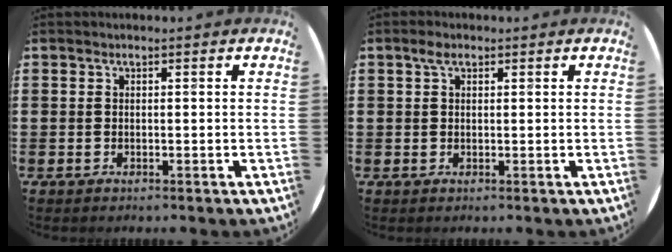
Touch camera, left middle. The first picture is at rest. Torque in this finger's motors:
{"motor_torque": [0.74, -0.44, 0.01, 0.00]}